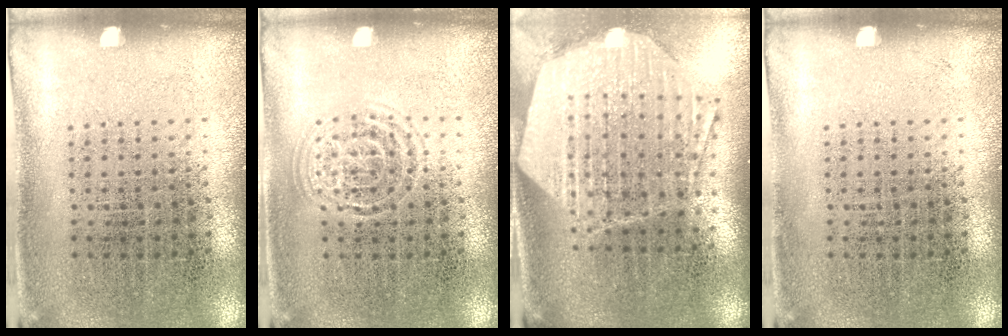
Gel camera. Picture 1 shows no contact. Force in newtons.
{"total": 1.5, "press": 1.4, "slide": 0.1}
{"total": 2.9, "press": 2.3, "slide": 1.7}
{"total": 0.0}